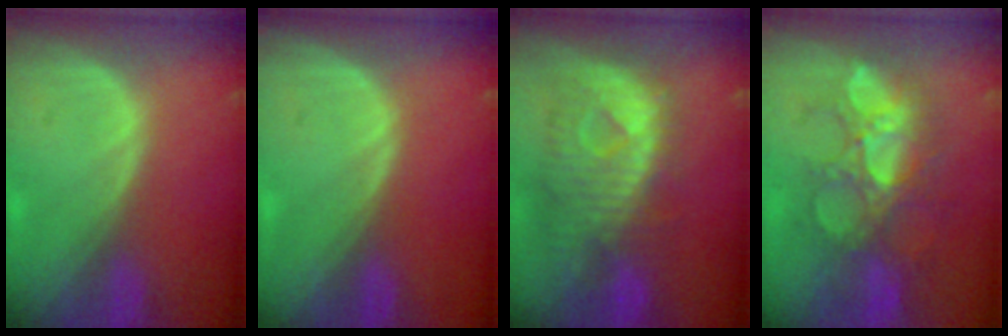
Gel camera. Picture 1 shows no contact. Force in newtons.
{"total": 0.0}
{"total": 10.6, "press": 9.5, "slide": 4.7}
{"total": 9.4, "press": 9.2, "slide": 2.1}